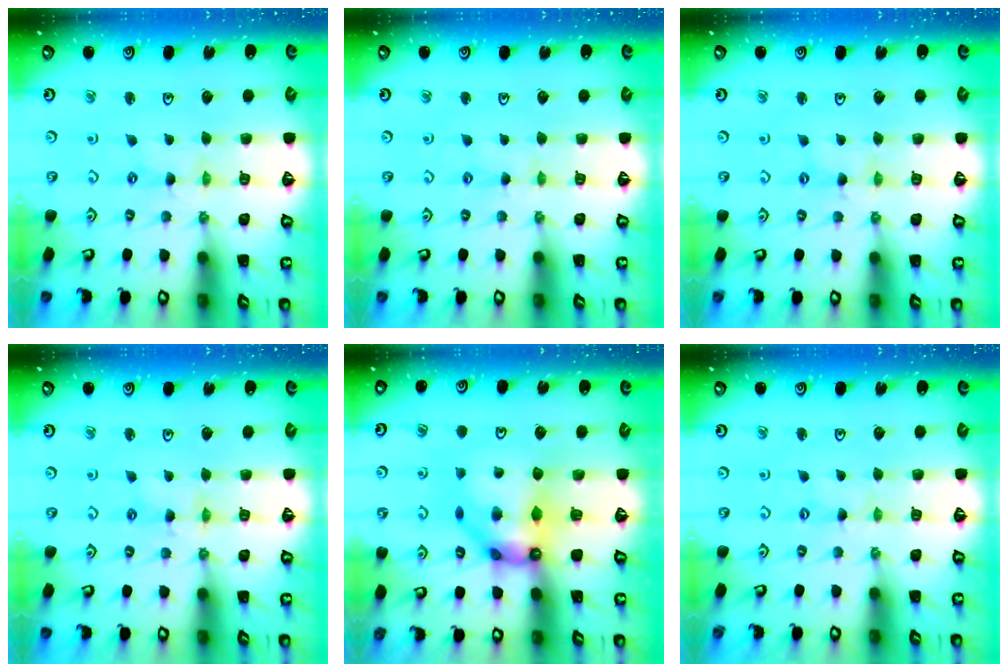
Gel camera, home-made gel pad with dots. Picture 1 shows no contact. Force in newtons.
{"total": 2.6, "press": 2.5, "slide": 0.4}
{"total": 1.4, "press": 1.4, "slide": 0.2}
{"total": 2.5, "press": 2.5, "slide": 0.2}
{"total": 10.6, "press": 10.6, "slide": 1.1}
{"total": 0.0}